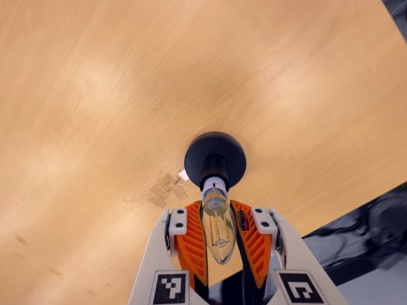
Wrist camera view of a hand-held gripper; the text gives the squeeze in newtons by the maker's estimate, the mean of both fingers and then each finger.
{"total": 19.3, "left": 17.7, "right": 21.0}